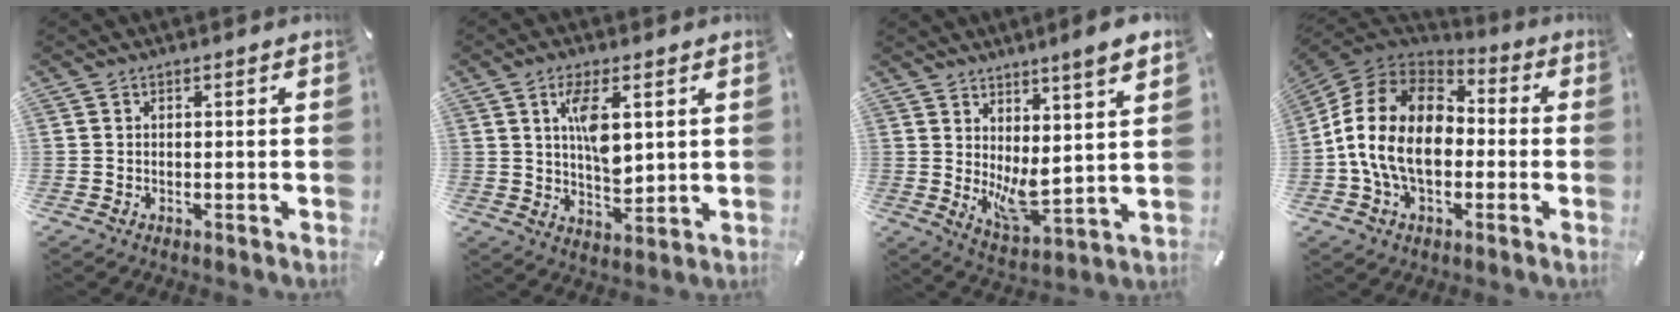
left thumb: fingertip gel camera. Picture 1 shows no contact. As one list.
[{"total": 9.0, "force": [3.2, 3.9, 7.4], "torque": [-0.134, -0.017, 0.047]}, {"total": 10.0, "force": [3.2, 2.2, 9.2], "torque": [-0.136, -0.052, 0.054]}, {"total": 18.3, "force": [-2.8, 12.8, 12.8], "torque": [-0.273, 0.035, -0.051]}]